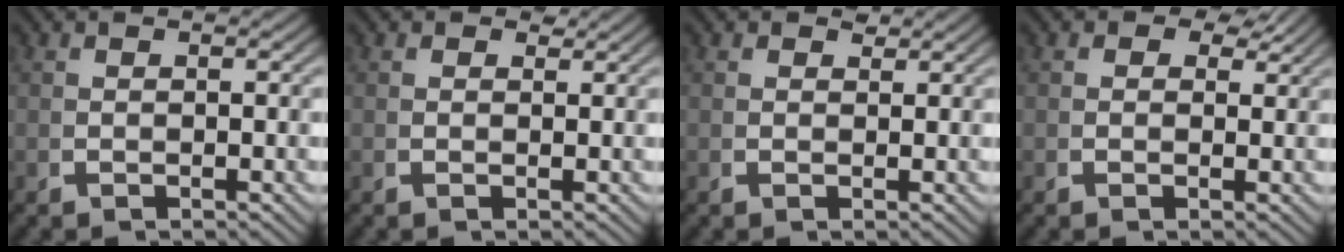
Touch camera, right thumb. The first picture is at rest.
{"total": 1.1, "force": [0.9, 0.5, 0.3], "torque": [0.002, 0.000, 0.013]}
{"total": 1.1, "force": [0.9, 0.5, 0.3], "torque": [-0.002, 0.000, 0.016]}
{"total": 2.0, "force": [1.3, 1.3, 0.8], "torque": [-0.012, -0.003, 0.016]}